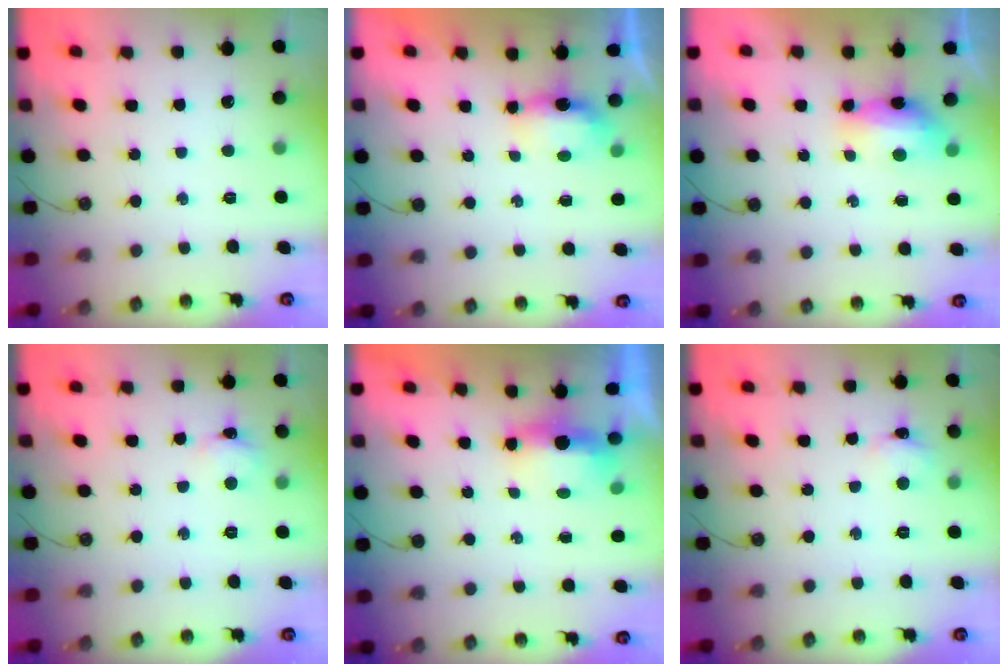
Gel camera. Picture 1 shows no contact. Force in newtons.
{"total": 5.4, "press": 5.2, "slide": 1.4}
{"total": 7.5, "press": 7.4, "slide": 1.0}
{"total": 3.0, "press": 3.0, "slide": 0.4}
{"total": 6.6, "press": 5.4, "slide": 3.9}
{"total": 3.0, "press": 3.0, "slide": 0.4}